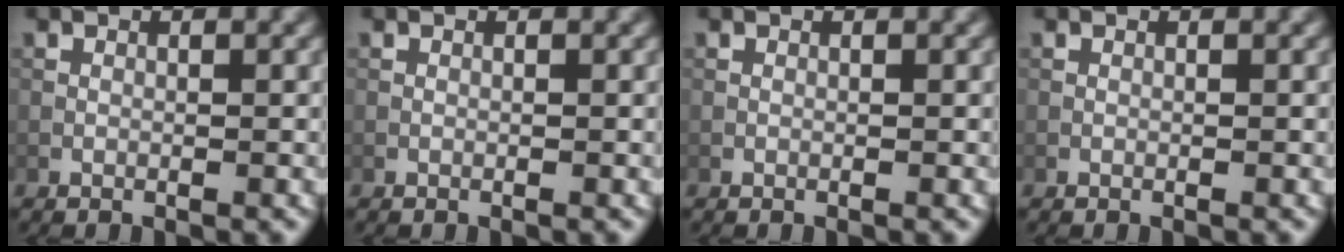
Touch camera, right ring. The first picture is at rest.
{"total": 0.0}
{"total": 0.0}
{"total": 0.0}